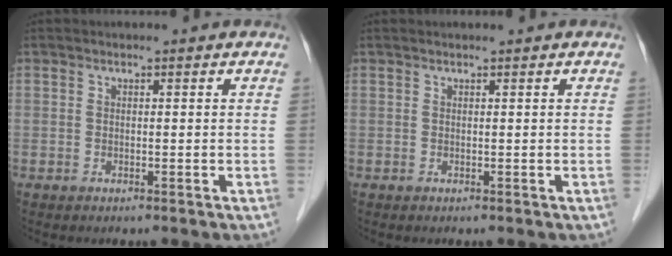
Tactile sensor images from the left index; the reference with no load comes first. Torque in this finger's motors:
{"motor_torque": [0.12, -0.01, -0.04, -0.01]}